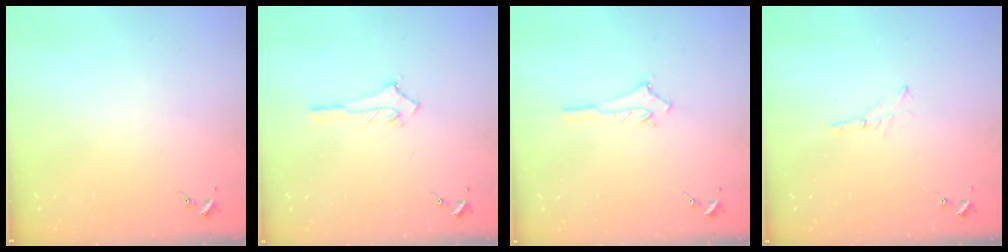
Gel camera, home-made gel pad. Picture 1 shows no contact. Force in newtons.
{"total": 2.8, "press": 2.8, "slide": 0.2}
{"total": 2.6, "press": 2.6, "slide": 0.3}
{"total": 2.8, "press": 2.8, "slide": 0.3}